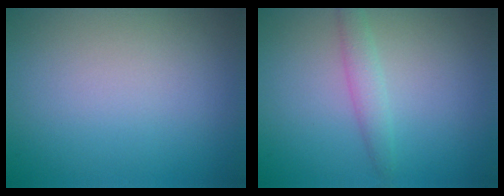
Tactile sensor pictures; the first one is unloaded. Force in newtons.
{"total": 1.7, "press": 1.7, "slide": 0.0}